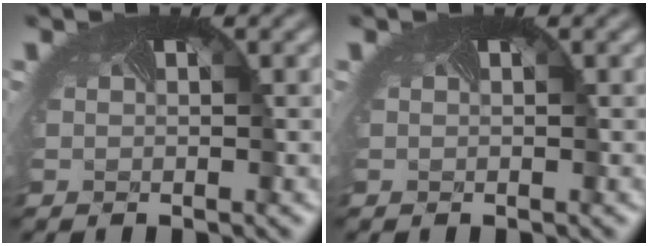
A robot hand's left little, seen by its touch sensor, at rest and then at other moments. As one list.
[{"total": 0.0}]